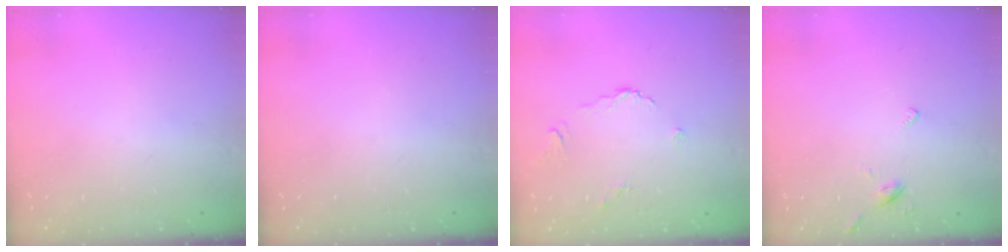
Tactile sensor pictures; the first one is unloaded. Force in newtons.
{"total": 0.0}
{"total": 4.4, "press": 4.3, "slide": 0.4}
{"total": 2.7, "press": 2.6, "slide": 0.7}